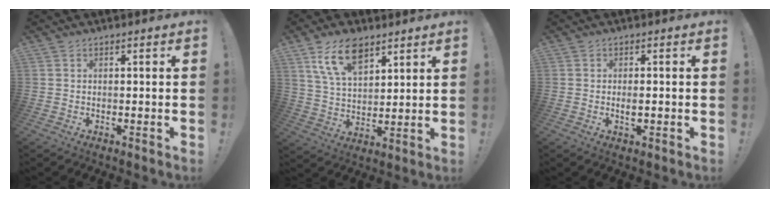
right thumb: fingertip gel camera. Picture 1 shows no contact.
{"total": 13.3, "force": [8.2, 7.0, 7.9], "torque": [-0.145, -0.025, 0.154]}
{"total": 1.9, "force": [-0.4, 0.7, 1.7], "torque": [-0.018, -0.004, -0.009]}